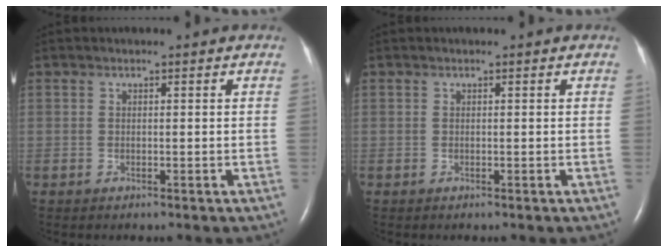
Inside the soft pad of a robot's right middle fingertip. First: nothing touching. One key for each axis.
{"total": 0.0}